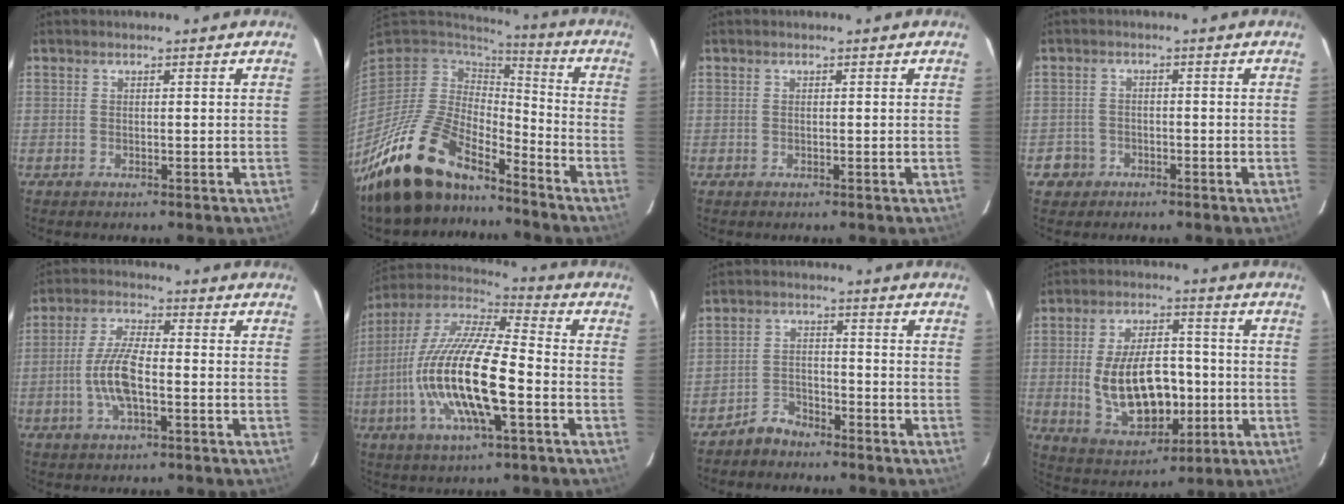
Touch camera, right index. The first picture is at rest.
{"total": 19.8, "force": [-15.4, 7.3, 10.1], "torque": [-0.214, -0.027, -0.282]}
{"total": 0.0}
{"total": 3.6, "force": [-1.9, 3.0, 0.3], "torque": [-0.018, 0.015, -0.031]}
{"total": 8.2, "force": [-2.3, 2.5, 7.5], "torque": [-0.156, 0.004, -0.046]}
{"total": 20.6, "force": [-5.4, 5.3, 19.1], "torque": [-0.372, -0.020, -0.109]}
{"total": 4.3, "force": [-3.8, 2.1, 0.4], "torque": [-0.015, 0.017, -0.069]}
{"total": 15.6, "force": [-2.0, 8.6, 12.9], "torque": [-0.250, 0.002, -0.008]}